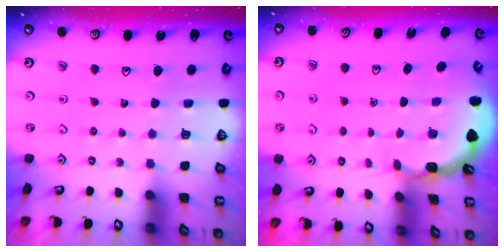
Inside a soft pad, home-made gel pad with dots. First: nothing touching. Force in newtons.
{"total": 1.6, "press": 1.6, "slide": 0.1}